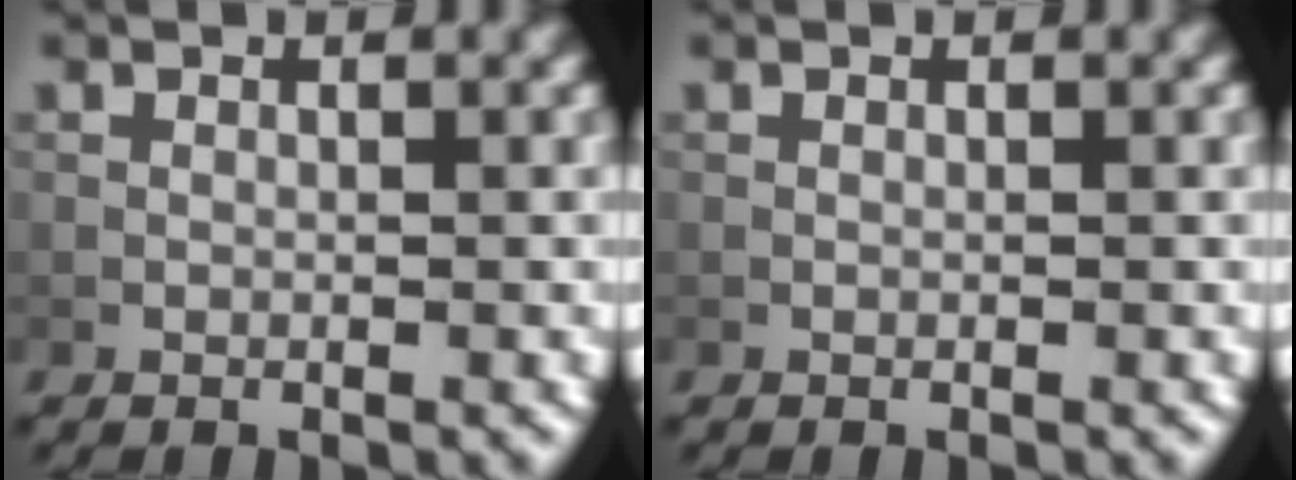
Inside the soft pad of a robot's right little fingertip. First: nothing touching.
{"total": 0.0}